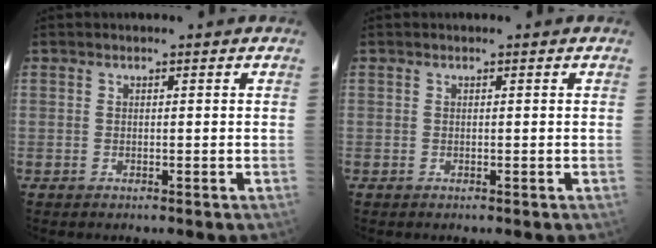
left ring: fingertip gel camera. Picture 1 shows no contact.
{"total": 0.0}